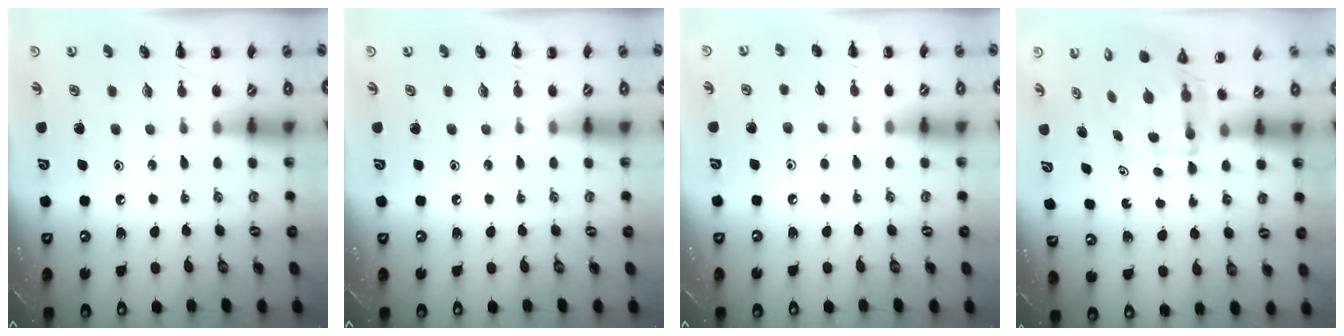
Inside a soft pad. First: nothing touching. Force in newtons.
{"total": 0.0}
{"total": 2.9, "press": 2.7, "slide": 1.1}
{"total": 5.4, "press": 5.3, "slide": 1.0}